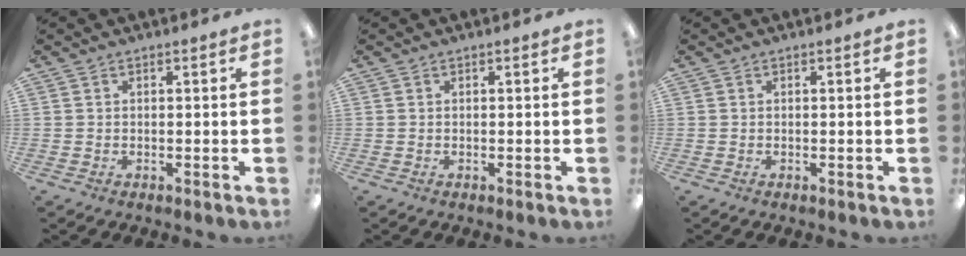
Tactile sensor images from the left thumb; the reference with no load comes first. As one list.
[{"total": 0.0}, {"total": 0.0}]